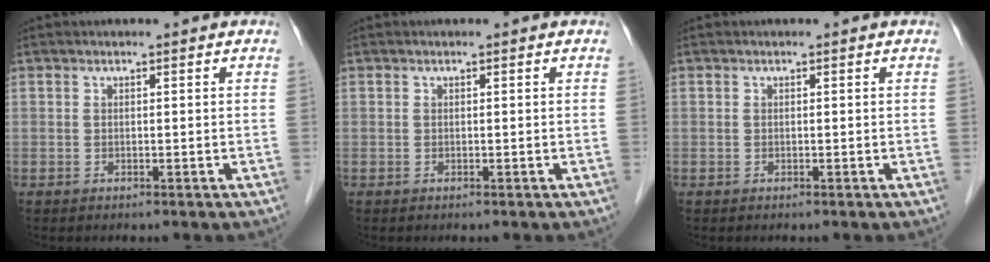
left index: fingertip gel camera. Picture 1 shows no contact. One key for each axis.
{"total": 0.0}
{"total": 0.0}